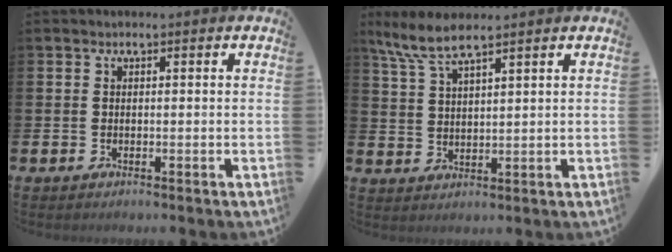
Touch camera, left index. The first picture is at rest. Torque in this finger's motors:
{"motor_torque": [0.06, -0.14, 0.49, 0.13]}